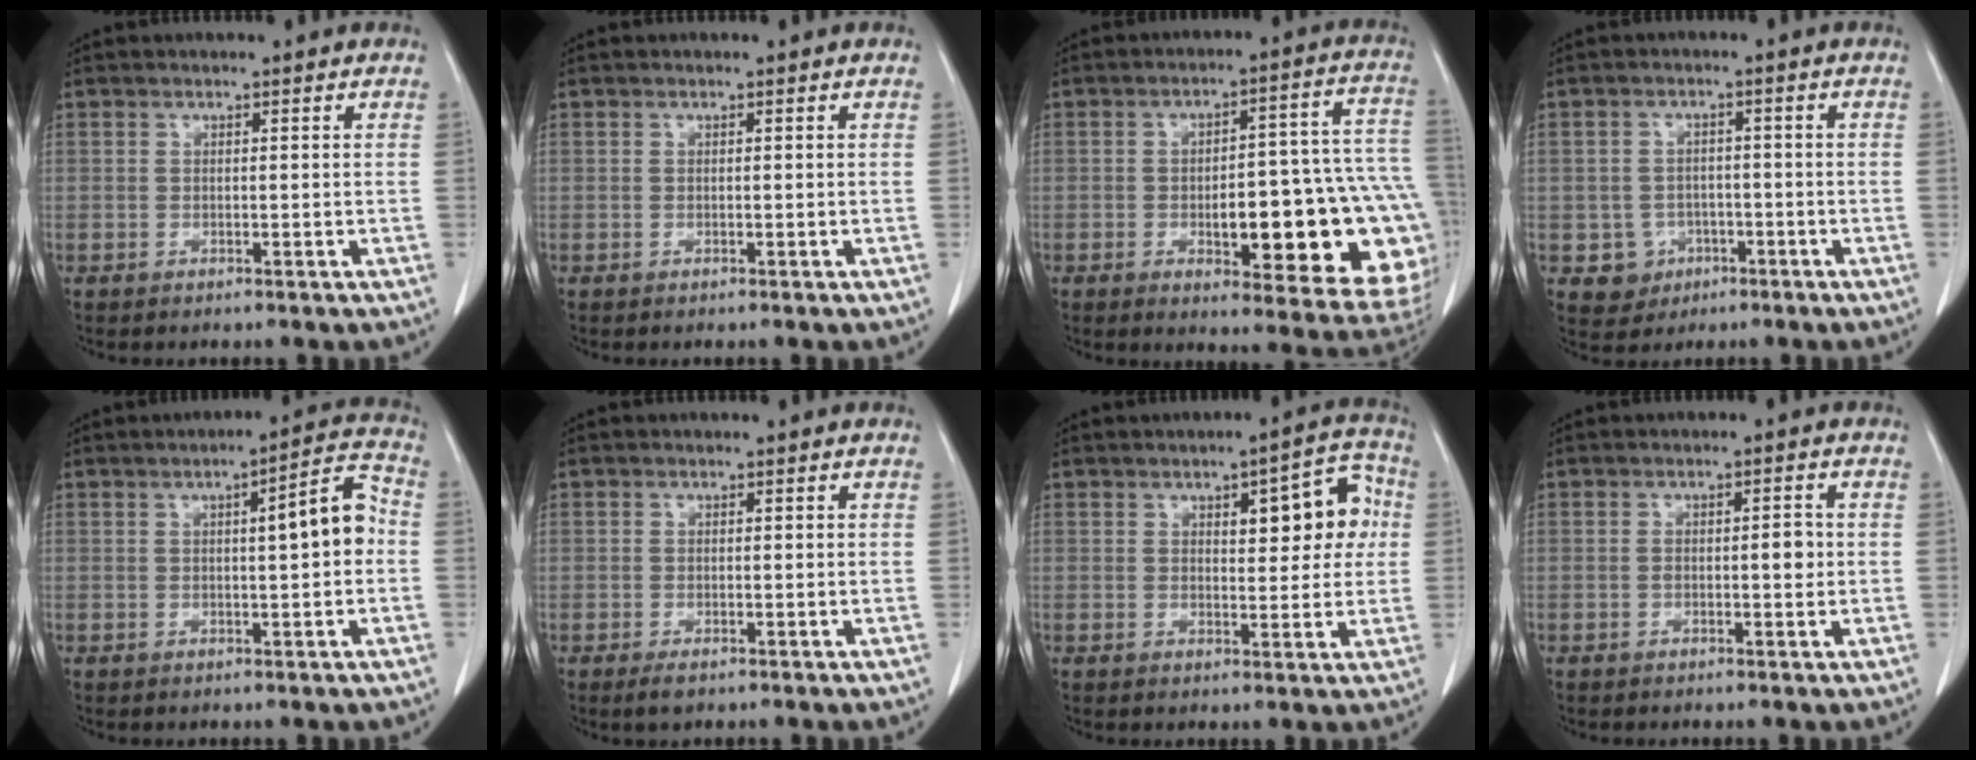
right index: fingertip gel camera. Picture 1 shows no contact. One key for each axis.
{"total": 0.0}
{"total": 22.9, "fx": -4.8, "fy": 5.6, "fz": 21.7, "tx": -0.194, "ty": 0.028, "tz": -0.043}
{"total": 4.8, "fx": -1.7, "fy": 4.4, "fz": 0.4, "tx": 0.000, "ty": 0.012, "tz": -0.018}
{"total": 6.9, "fx": 0.3, "fy": 1.1, "fz": 6.8, "tx": -0.092, "ty": 0.020, "tz": 0.000}
{"total": 1.5, "fx": -0.8, "fy": 0.8, "fz": 0.9, "tx": -0.014, "ty": -0.001, "tz": -0.010}
{"total": 8.6, "fx": 2.1, "fy": 3.2, "fz": 7.7, "tx": -0.084, "ty": 0.027, "tz": 0.025}
{"total": 2.6, "fx": -0.2, "fy": 0.8, "fz": 2.4, "tx": -0.041, "ty": 0.004, "tz": -0.001}